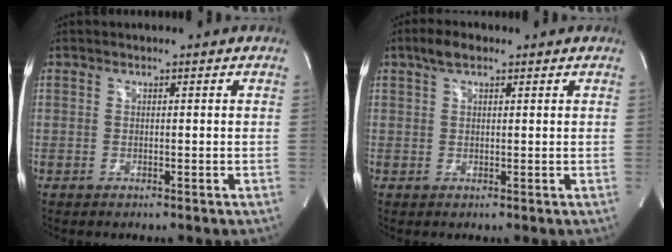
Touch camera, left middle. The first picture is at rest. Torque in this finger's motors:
{"motor_torque": [0.41, 0.09, -0.07, 0.00]}